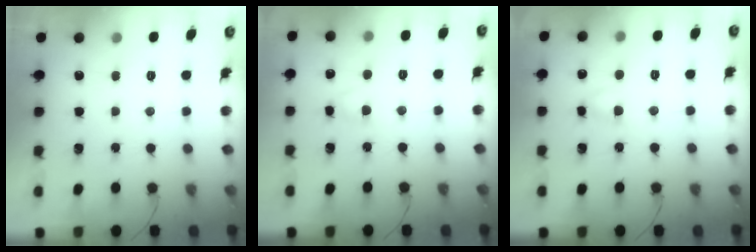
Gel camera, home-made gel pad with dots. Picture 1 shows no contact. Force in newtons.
{"total": 2.6, "press": 2.3, "slide": 1.0}
{"total": 2.8, "press": 2.6, "slide": 1.2}